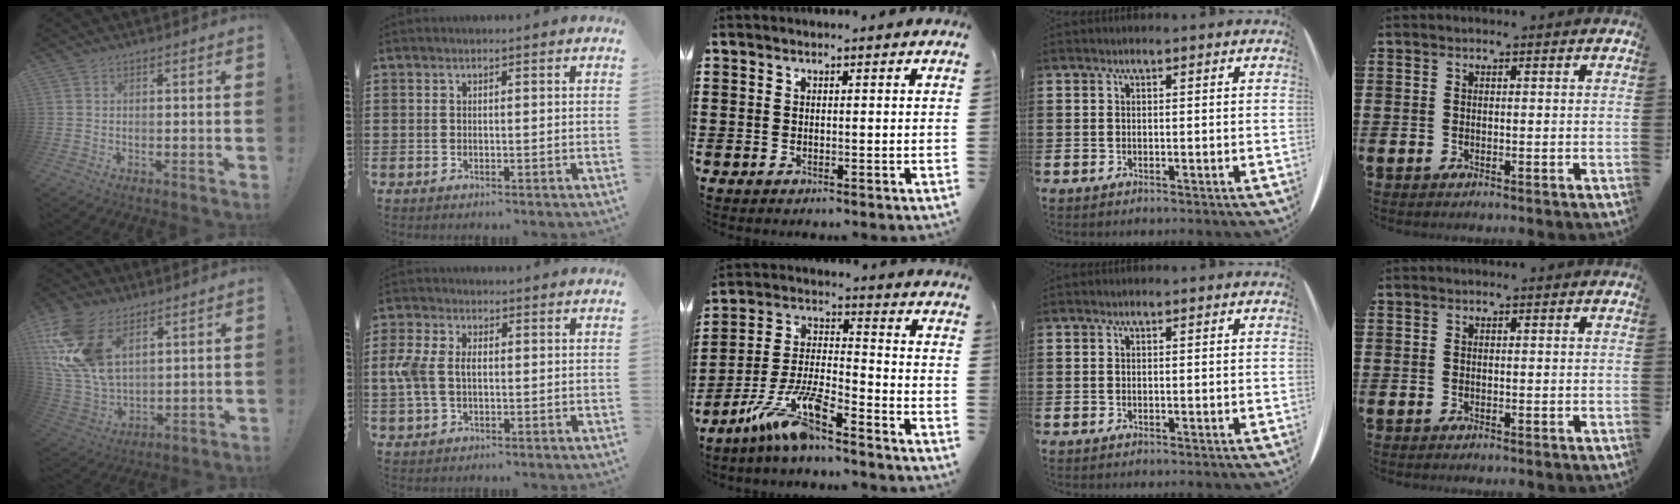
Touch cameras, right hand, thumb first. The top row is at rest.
{"thumb": {"total": 18.8, "force": [8.5, 11.5, 12.1], "torque": [-0.264, -0.035, 0.165]}, "index": {"total": 4.8, "force": [-0.1, 3.0, 3.7], "torque": [-0.103, 0.000, -0.010]}, "middle": {"total": 10.6, "force": [-8.0, 1.7, 6.8], "torque": [-0.153, 0.001, -0.161]}}